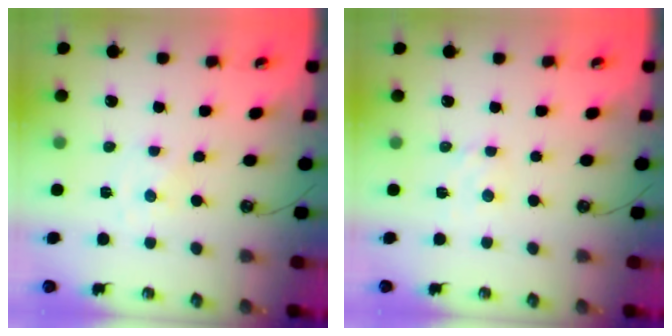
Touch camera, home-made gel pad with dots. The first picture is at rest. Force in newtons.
{"total": 2.0, "press": 2.0, "slide": 0.3}